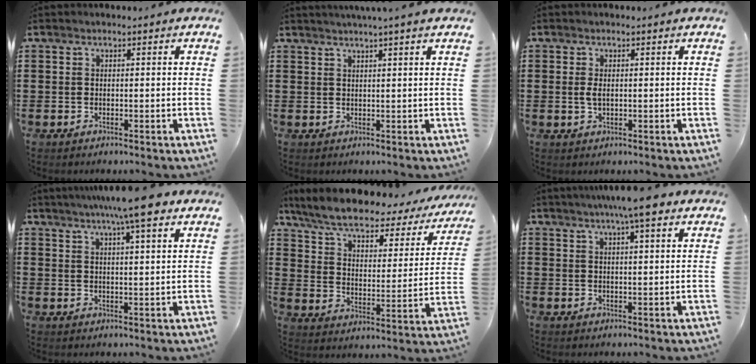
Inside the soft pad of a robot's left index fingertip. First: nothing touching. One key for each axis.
{"total": 1.9, "fx": 1.7, "fy": -0.5, "fz": 0.7, "tx": -0.016, "ty": -0.001, "tz": 0.033}
{"total": 1.9, "fx": 0.1, "fy": 0.8, "fz": 1.7, "tx": -0.042, "ty": -0.001, "tz": 0.000}
{"total": 8.0, "fx": 5.9, "fy": 0.5, "fz": 5.4, "tx": -0.103, "ty": -0.006, "tz": 0.101}
{"total": 7.1, "fx": 5.6, "fy": 1.5, "fz": 4.2, "tx": -0.103, "ty": -0.035, "tz": 0.091}
{"total": 6.2, "fx": 4.5, "fy": 0.3, "fz": 4.3, "tx": -0.069, "ty": -0.006, "tz": 0.073}